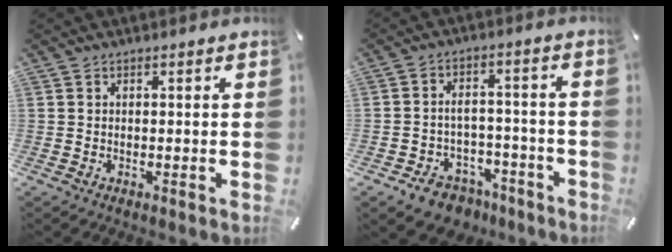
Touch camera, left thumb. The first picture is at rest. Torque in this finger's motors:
{"motor_torque": [0.23, 0.61, 0.21, 0.18, 0.10]}